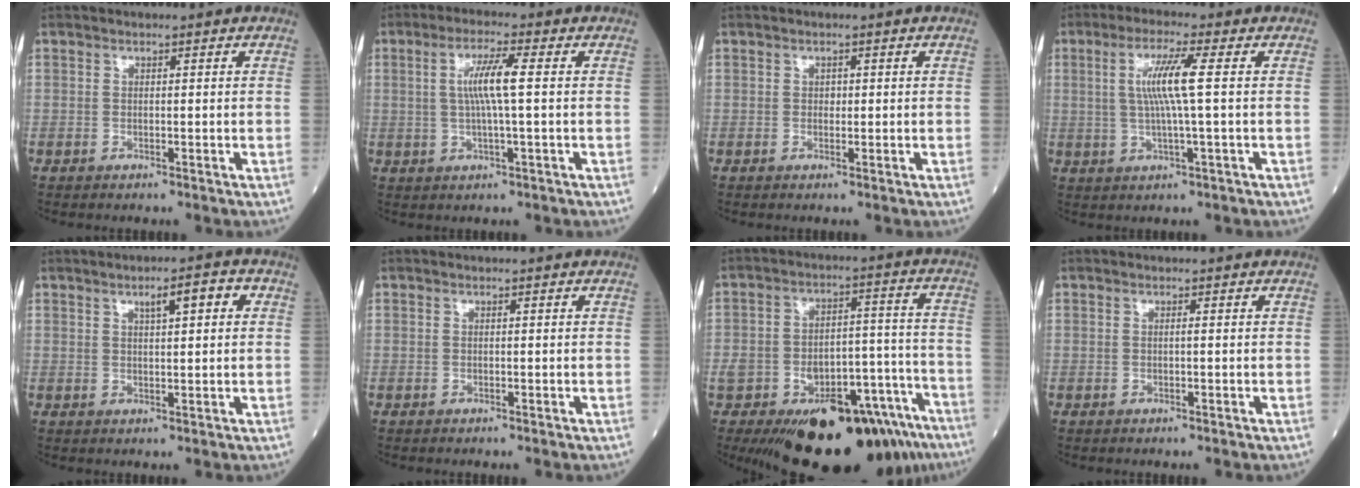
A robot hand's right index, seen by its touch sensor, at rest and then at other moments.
{"total": 5.8, "force": [0.7, -0.3, 5.8], "torque": [-0.113, 0.003, 0.014]}
{"total": 0.7, "force": [0.1, 0.6, 0.4], "torque": [-0.004, 0.002, 0.000]}
{"total": 6.7, "force": [1.0, -0.7, 6.5], "torque": [-0.132, 0.002, 0.020]}
{"total": 4.2, "force": [1.7, 0.8, 3.8], "torque": [-0.061, 0.009, 0.028]}
{"total": 0.0}
{"total": 27.1, "force": [-16.4, 12.0, 18.0], "torque": [-0.276, 0.024, -0.224]}
{"total": 0.0}